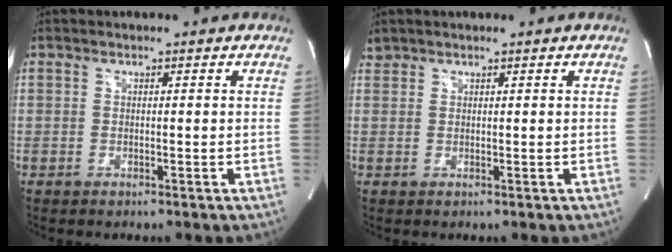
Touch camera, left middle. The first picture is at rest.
{"total": 1.0, "force": [0.9, 0.3, -0.2], "torque": [-0.004, 0.009, 0.022]}